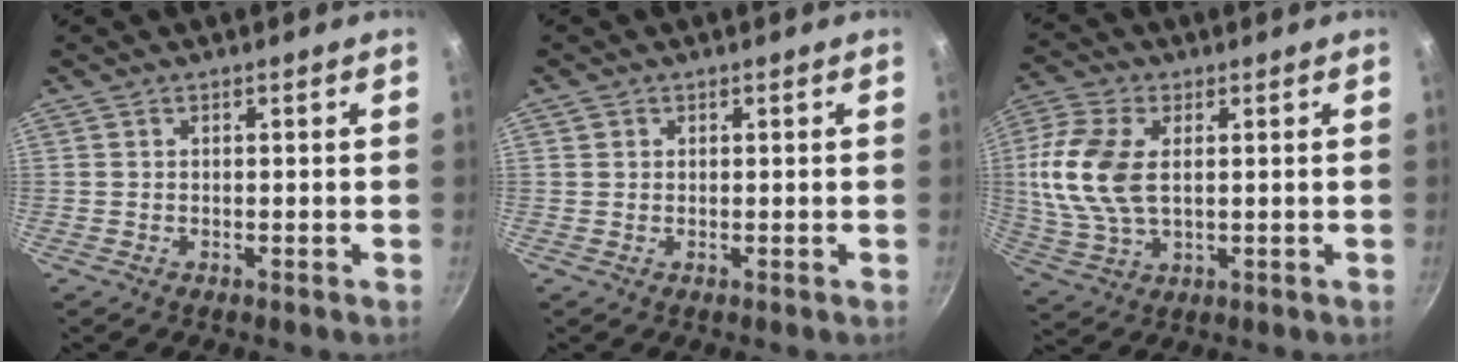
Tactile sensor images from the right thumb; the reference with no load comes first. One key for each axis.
{"total": 1.0, "fx": 0.3, "fy": 0.9, "fz": 0.2, "tx": 0.002, "ty": 0.002, "tz": 0.002}
{"total": 13.1, "fx": 1.8, "fy": 7.7, "fz": 10.5, "tx": -0.217, "ty": 0.000, "tz": 0.032}